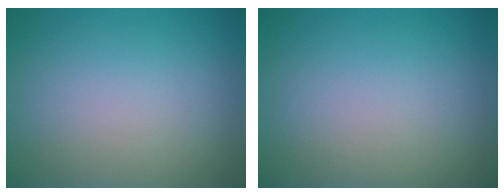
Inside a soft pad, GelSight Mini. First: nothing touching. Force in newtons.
{"total": 0.0}